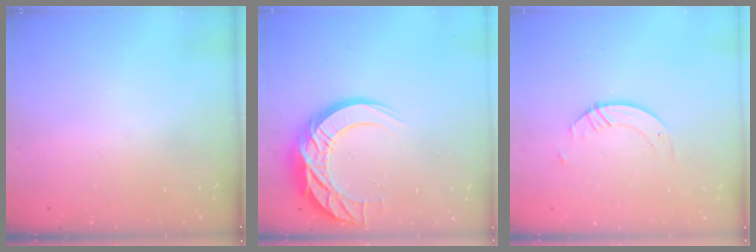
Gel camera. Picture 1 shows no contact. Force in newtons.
{"total": 14.6, "press": 14.6, "slide": 1.0}
{"total": 3.8, "press": 3.8, "slide": 0.3}